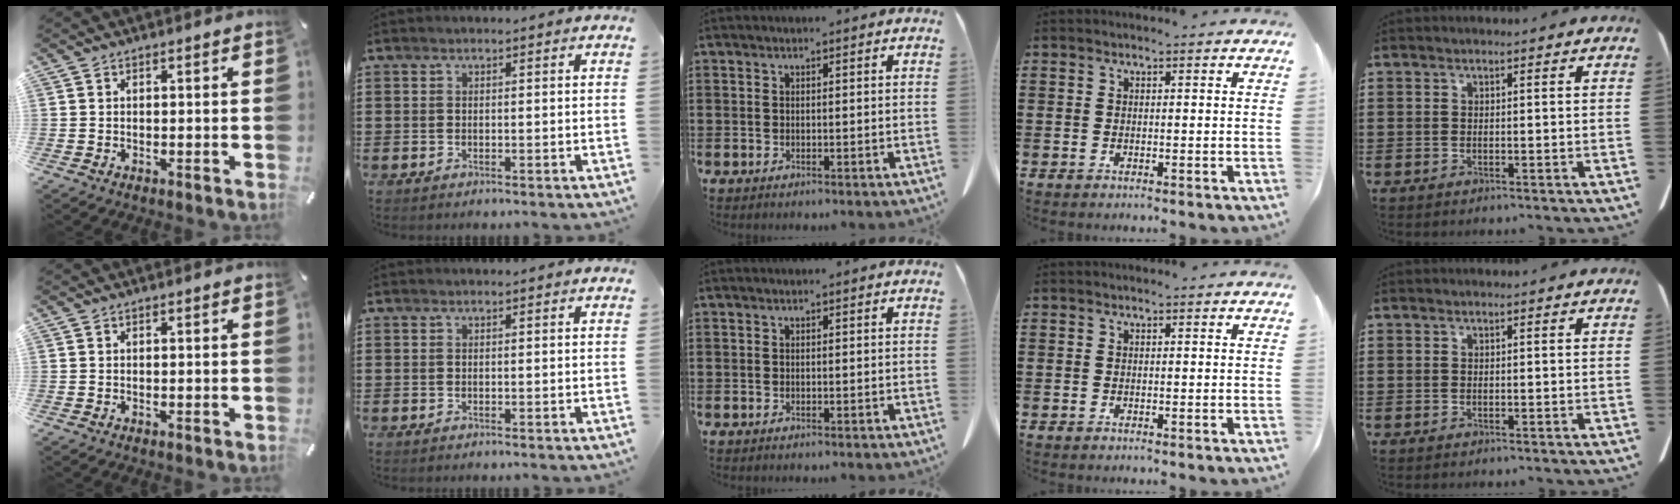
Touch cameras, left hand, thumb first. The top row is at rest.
{}